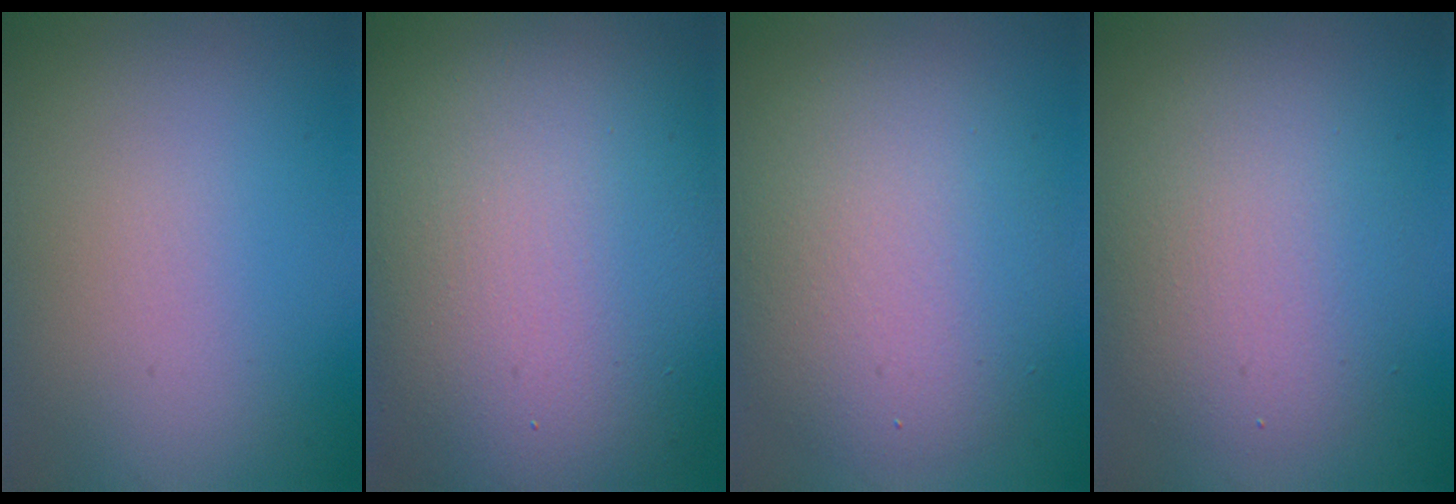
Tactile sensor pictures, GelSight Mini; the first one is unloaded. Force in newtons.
{"total": 16.5, "press": 16.5, "slide": 0.9}
{"total": 6.8, "press": 6.8, "slide": 0.5}
{"total": 4.8, "press": 4.8, "slide": 0.2}